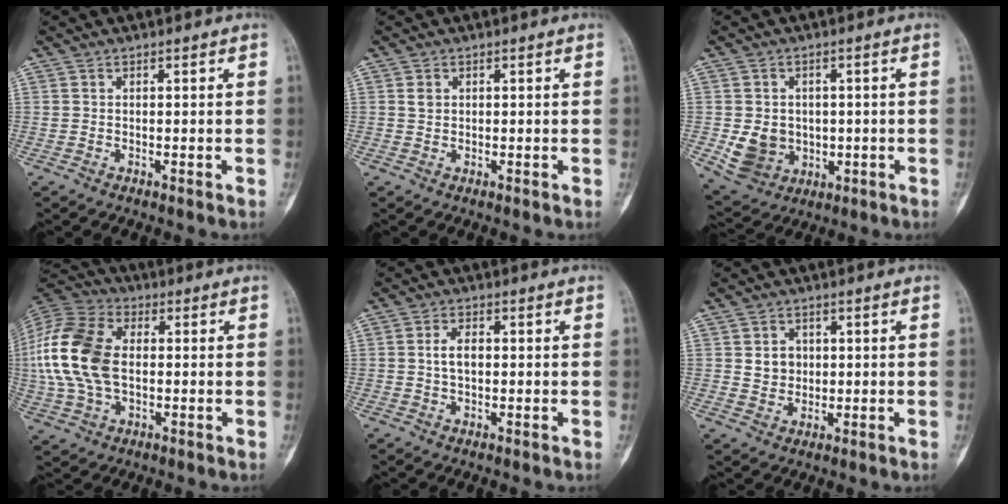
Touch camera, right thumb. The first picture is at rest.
{"total": 1.6, "force": [0.5, 1.2, 0.8], "torque": [-0.011, -0.001, 0.012]}
{"total": 8.3, "force": [-0.6, 7.1, 4.2], "torque": [-0.047, 0.000, 0.013]}
{"total": 18.4, "force": [0.4, 11.7, 14.2], "torque": [-0.308, 0.016, 0.006]}
{"total": 3.5, "force": [0.2, 2.0, 2.9], "torque": [-0.052, 0.006, 0.002]}
{"total": 4.1, "force": [0.8, 3.7, 1.8], "torque": [-0.002, -0.002, 0.014]}